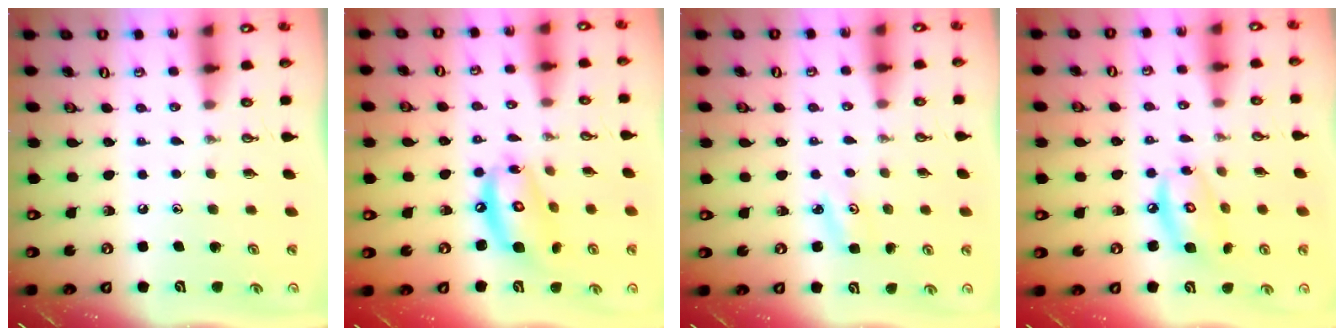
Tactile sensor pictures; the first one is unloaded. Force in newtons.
{"total": 12.3, "press": 12.3, "slide": 1.2}
{"total": 4.0, "press": 4.0, "slide": 0.5}
{"total": 9.5, "press": 9.4, "slide": 0.7}